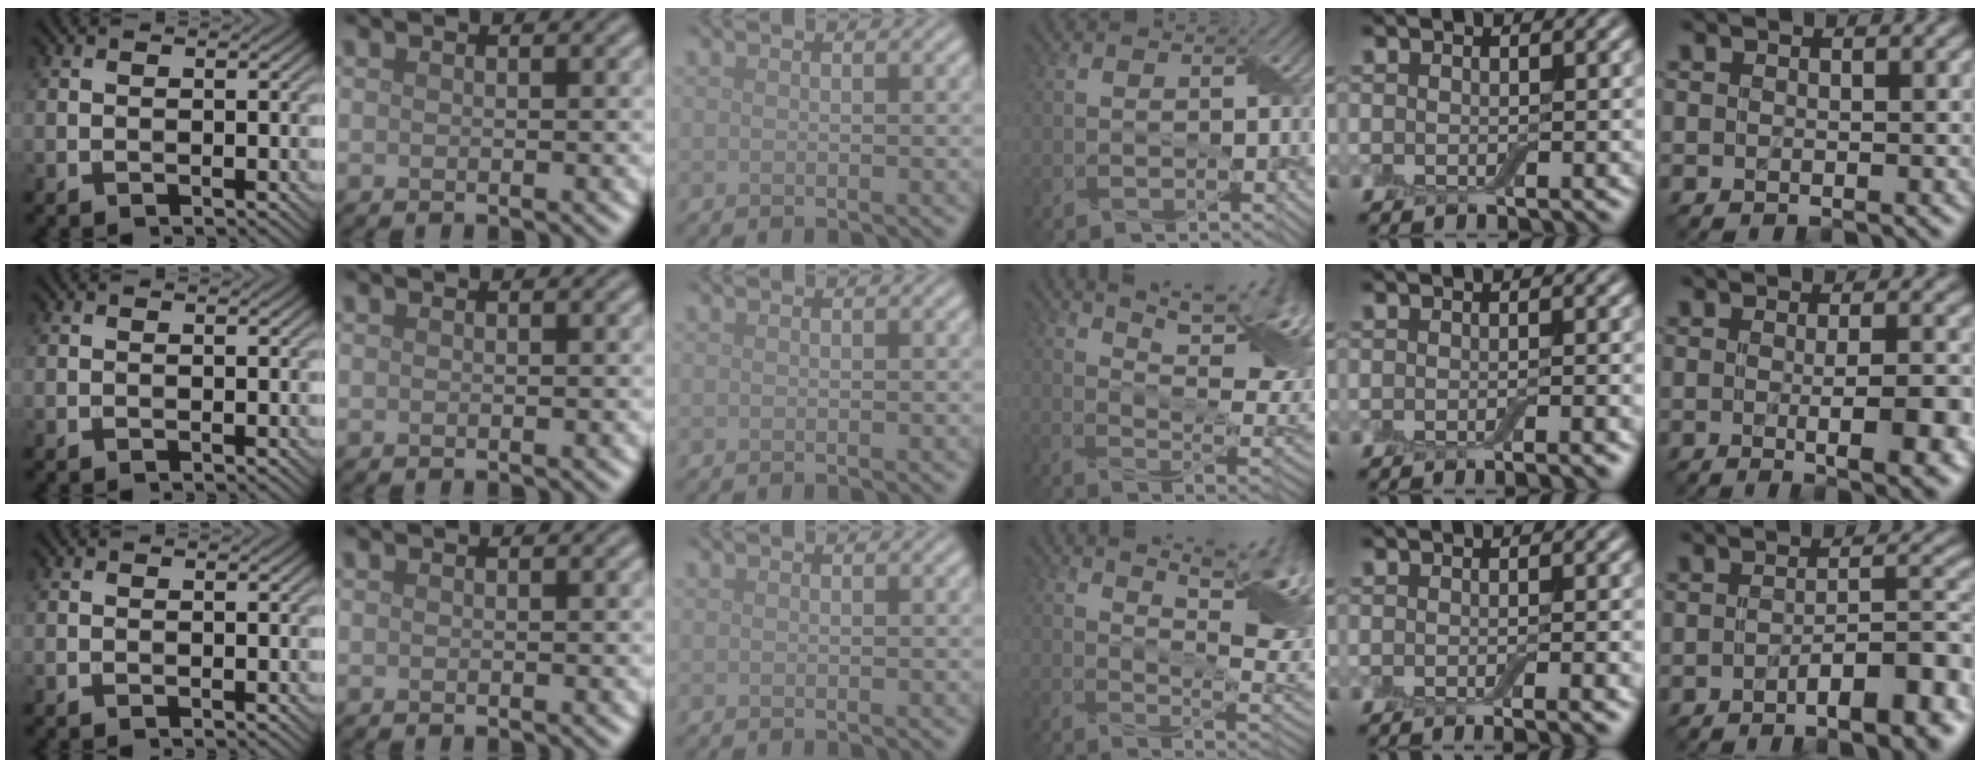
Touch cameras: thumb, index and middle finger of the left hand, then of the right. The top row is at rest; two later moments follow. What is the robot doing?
{"motion": "wrap", "object": "adhesive wrap"}